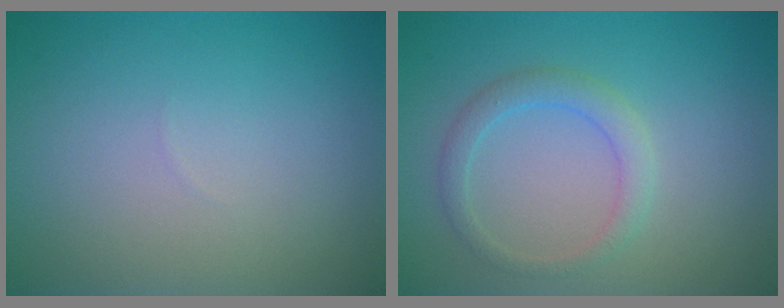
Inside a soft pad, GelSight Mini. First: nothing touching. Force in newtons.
{"total": 2.1, "press": 2.1, "slide": 0.1}